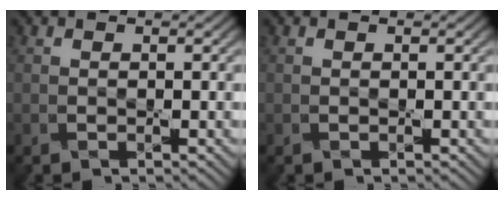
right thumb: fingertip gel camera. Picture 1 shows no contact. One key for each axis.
{"total": 0.0}